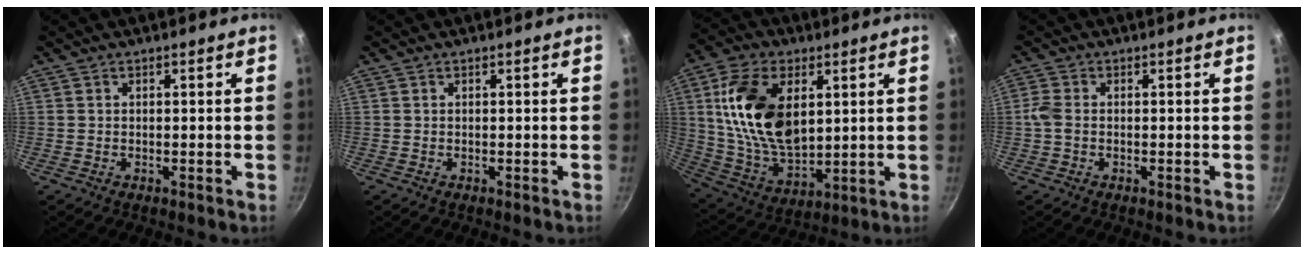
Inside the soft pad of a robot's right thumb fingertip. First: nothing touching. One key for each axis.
{"total": 0.0}
{"total": 19.8, "fx": 4.8, "fy": 11.8, "fz": 15.2, "tx": -0.261, "ty": -0.017, "tz": 0.100}
{"total": 2.7, "fx": -0.4, "fy": 1.7, "fz": 2.0, "tx": -0.050, "ty": 0.006, "tz": -0.014}